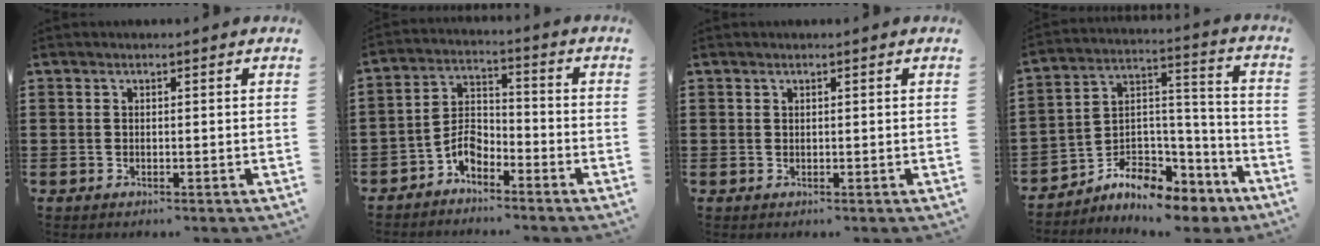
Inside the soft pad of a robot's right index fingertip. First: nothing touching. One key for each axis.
{"total": 5.0, "fx": -3.6, "fy": 2.4, "fz": 2.6, "tx": -0.062, "ty": 0.007, "tz": -0.072}
{"total": 0.0}
{"total": 6.9, "fx": -5.8, "fy": 3.5, "fz": 1.6, "tx": -0.030, "ty": 0.002, "tz": -0.105}